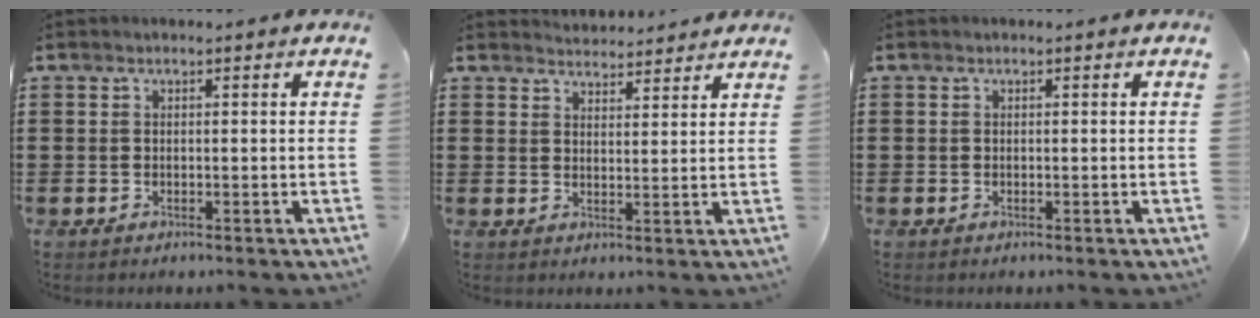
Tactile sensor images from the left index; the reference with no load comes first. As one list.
[{"total": 3.2, "force": [3.2, 0.2, -0.2], "torque": [-0.006, -0.012, 0.060]}, {"total": 0.0}]